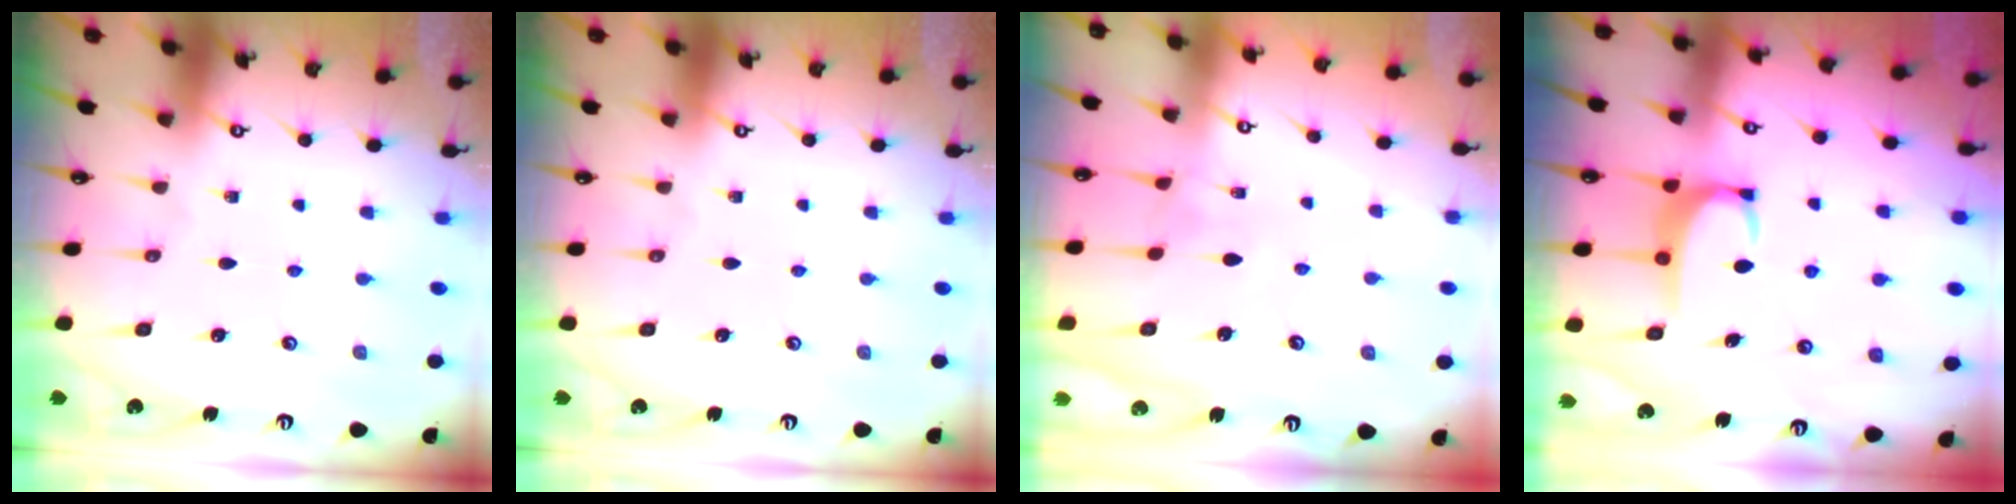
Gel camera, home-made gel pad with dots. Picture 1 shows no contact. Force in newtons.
{"total": 0.0}
{"total": 3.3, "press": 3.3, "slide": 0.3}
{"total": 3.6, "press": 3.5, "slide": 0.4}